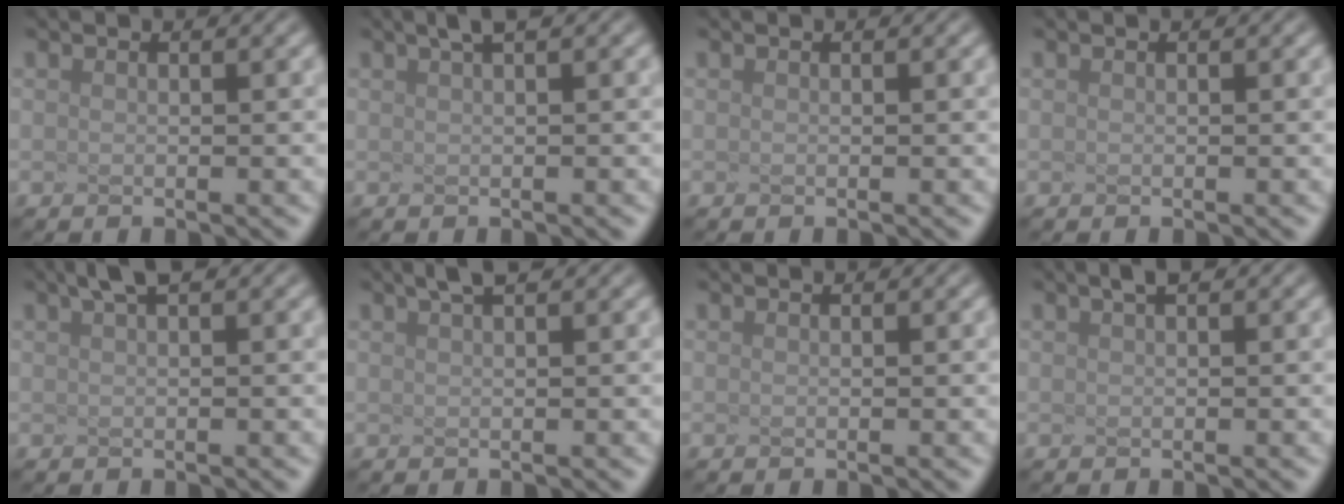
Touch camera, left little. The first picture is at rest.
{"total": 0.8, "force": [-0.1, -0.8, 0.1], "torque": [-0.019, -0.001, 0.025]}
{"total": 0.0}
{"total": 0.0}
{"total": 0.8, "force": [-0.1, -0.8, 0.1], "torque": [-0.022, -0.003, 0.032]}
{"total": 0.6, "force": [0.2, -0.6, 0.2], "torque": [-0.010, 0.001, 0.020]}
{"total": 0.0}
{"total": 0.8, "force": [-0.4, -0.7, -0.2], "torque": [-0.011, -0.005, 0.017]}